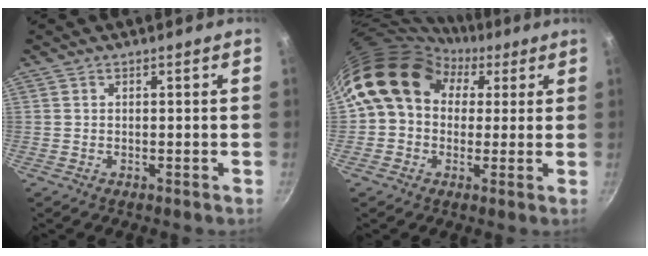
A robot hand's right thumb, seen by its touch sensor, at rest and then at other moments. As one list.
[{"total": 15.2, "force": [3.8, 12.3, 8.0], "torque": [-0.104, 0.034, 0.047]}]